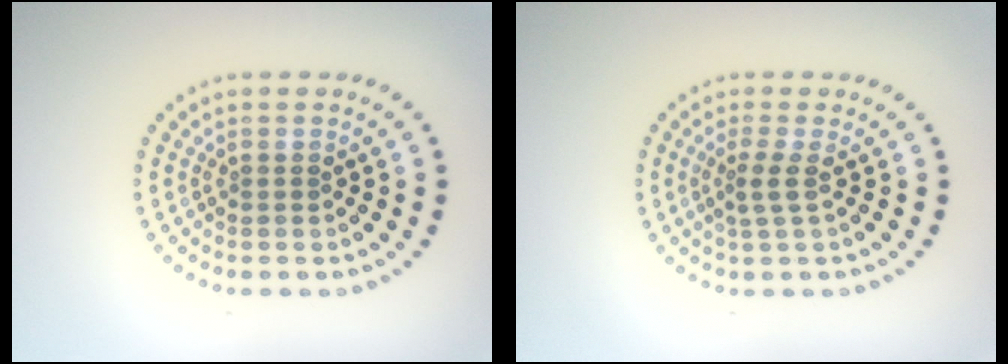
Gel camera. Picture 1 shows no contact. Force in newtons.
{"total": 1.9, "press": 1.5, "slide": 1.3}